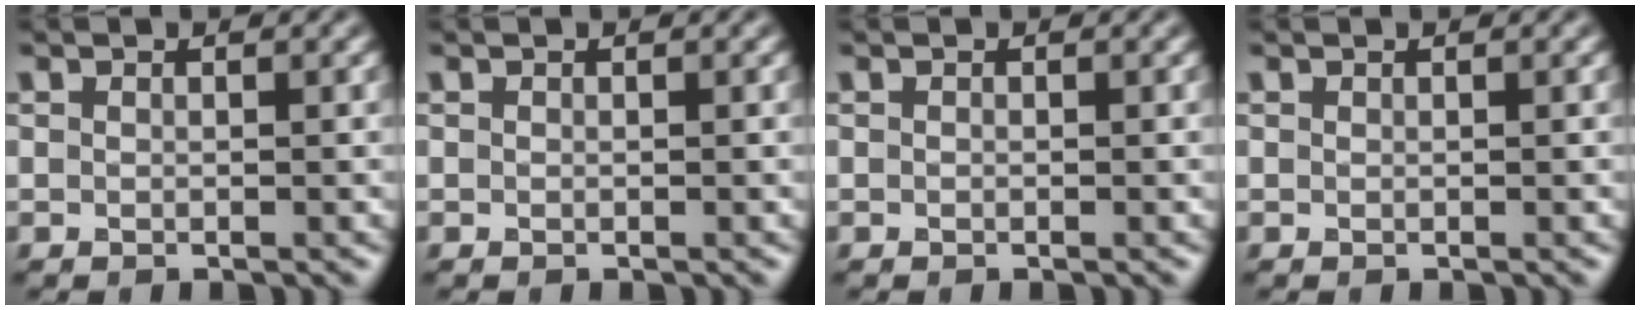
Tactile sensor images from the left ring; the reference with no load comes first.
{"total": 0.0}
{"total": 0.0}
{"total": 0.0}